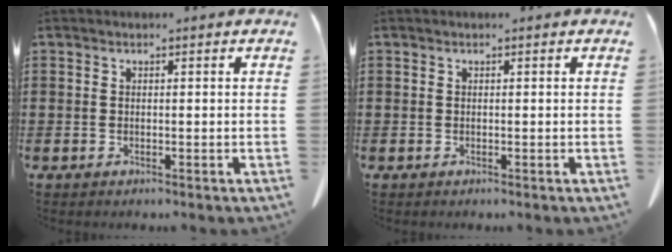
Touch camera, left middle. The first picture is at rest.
{"total": 0.0}